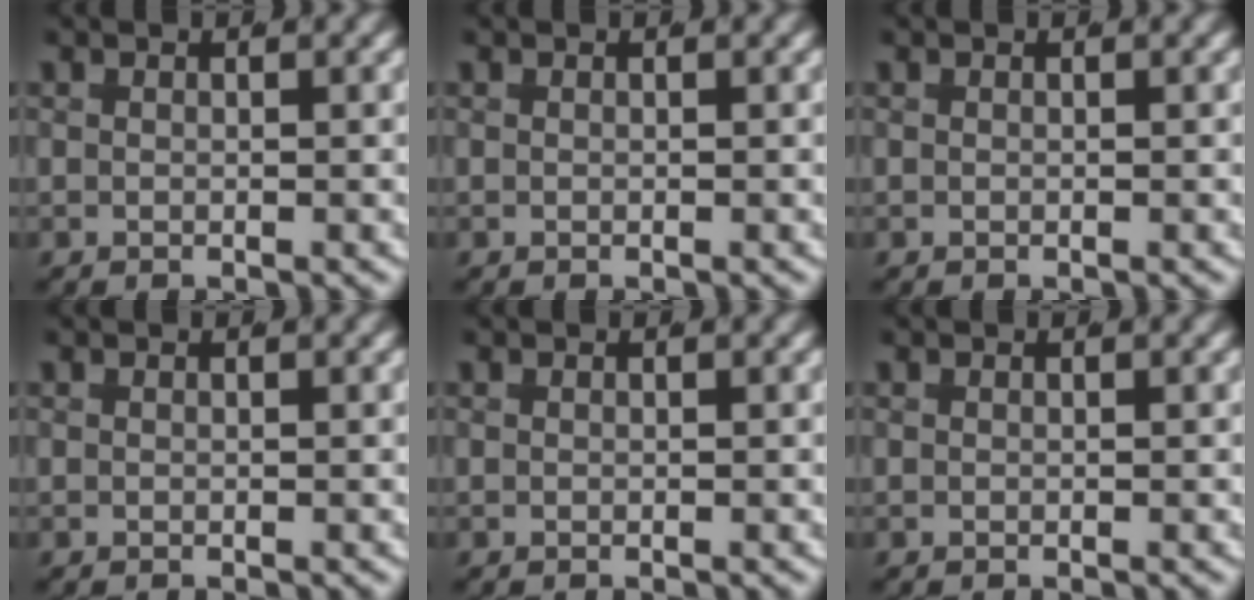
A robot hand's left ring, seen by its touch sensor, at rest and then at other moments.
{"total": 0.0}
{"total": 0.0}
{"total": 0.0}
{"total": 0.0}
{"total": 0.0}